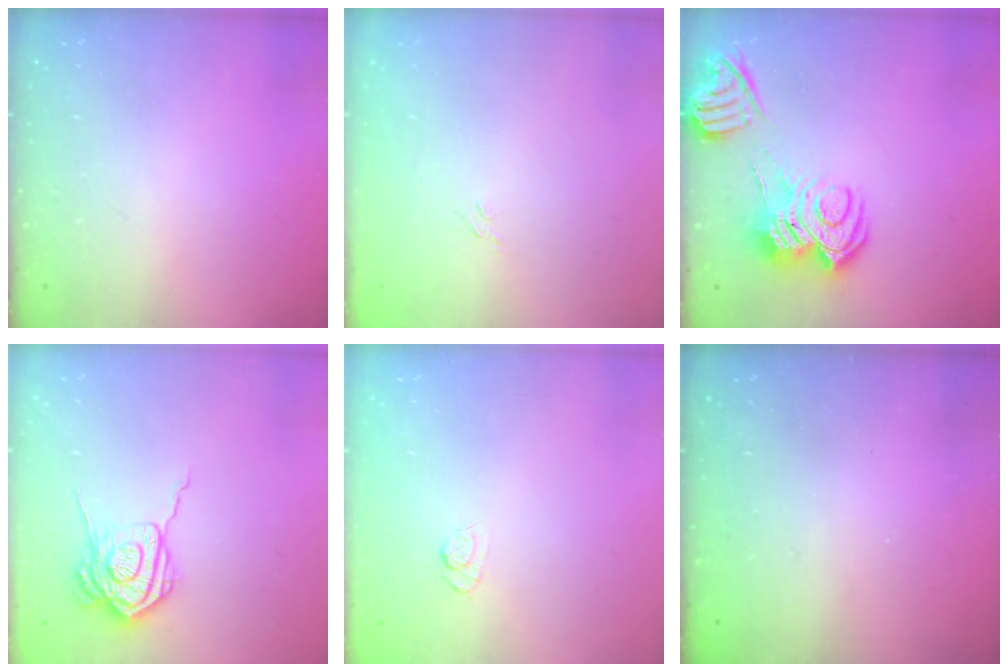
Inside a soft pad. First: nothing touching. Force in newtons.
{"total": 2.7, "press": 2.4, "slide": 1.1}
{"total": 13.0, "press": 12.9, "slide": 1.8}
{"total": 14.0, "press": 14.0, "slide": 0.2}
{"total": 3.9, "press": 3.7, "slide": 1.3}
{"total": 1.8, "press": 1.7, "slide": 0.5}